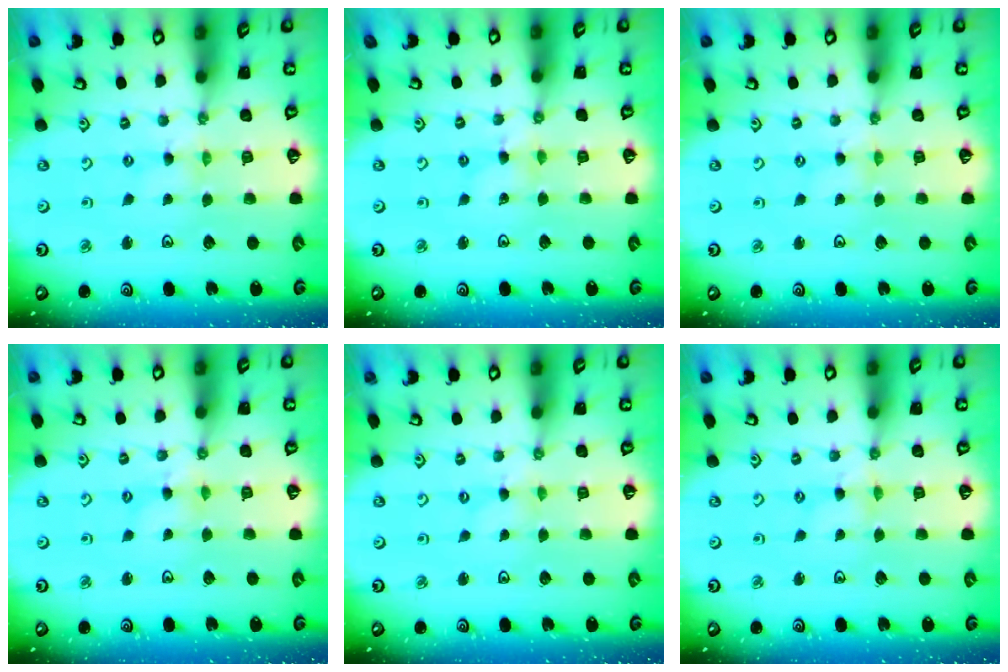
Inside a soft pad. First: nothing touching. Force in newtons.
{"total": 1.6, "press": 1.5, "slide": 0.2}
{"total": 0.6, "press": 0.6, "slide": 0.2}
{"total": 2.5, "press": 2.5, "slide": 0.3}
{"total": 0.0}
{"total": 1.1, "press": 1.1, "slide": 0.2}